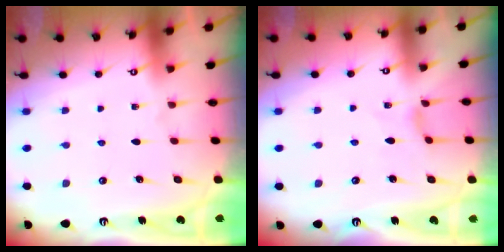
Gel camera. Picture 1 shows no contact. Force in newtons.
{"total": 0.0}